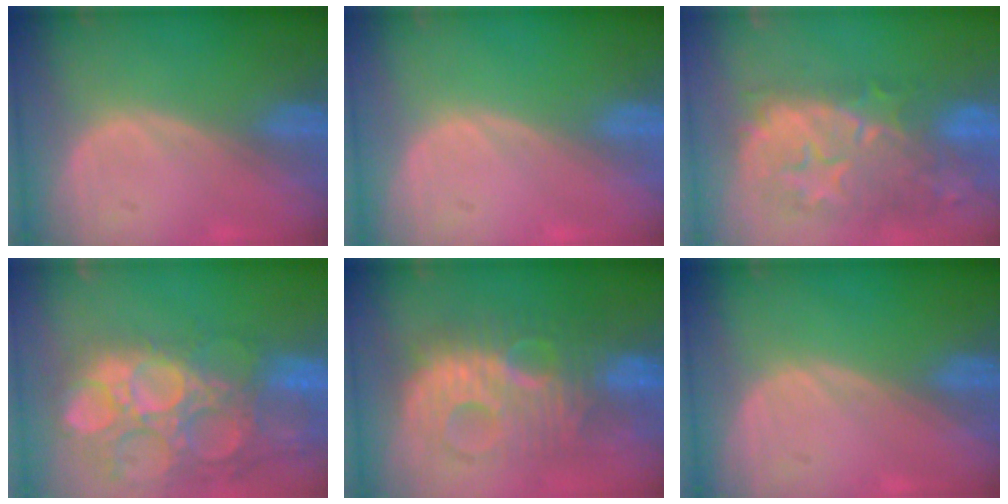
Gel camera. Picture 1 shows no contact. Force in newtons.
{"total": 0.0}
{"total": 11.6, "press": 10.7, "slide": 4.5}
{"total": 15.6, "press": 12.8, "slide": 8.9}
{"total": 10.6, "press": 10.6, "slide": 0.3}
{"total": 0.0}